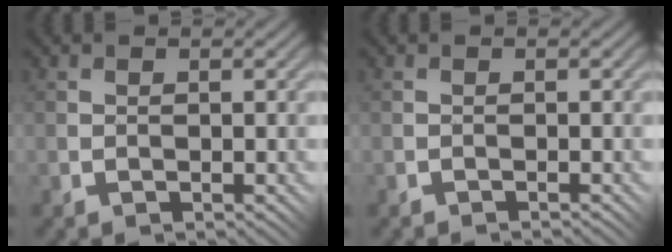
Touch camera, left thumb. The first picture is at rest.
{"total": 0.7, "force": [-0.3, -0.4, -0.5], "torque": [0.008, 0.004, -0.010]}